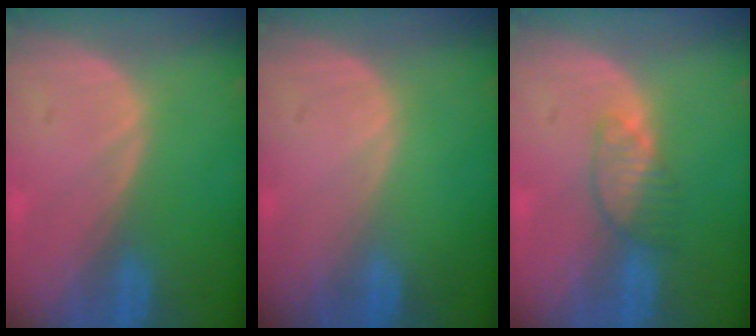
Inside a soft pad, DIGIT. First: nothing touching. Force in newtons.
{"total": 0.0}
{"total": 3.4, "press": 3.4, "slide": 0.3}